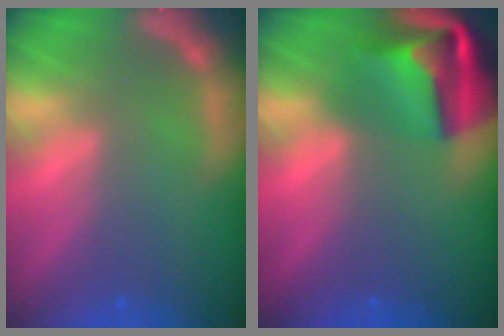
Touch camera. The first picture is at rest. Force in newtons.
{"total": 8.9}